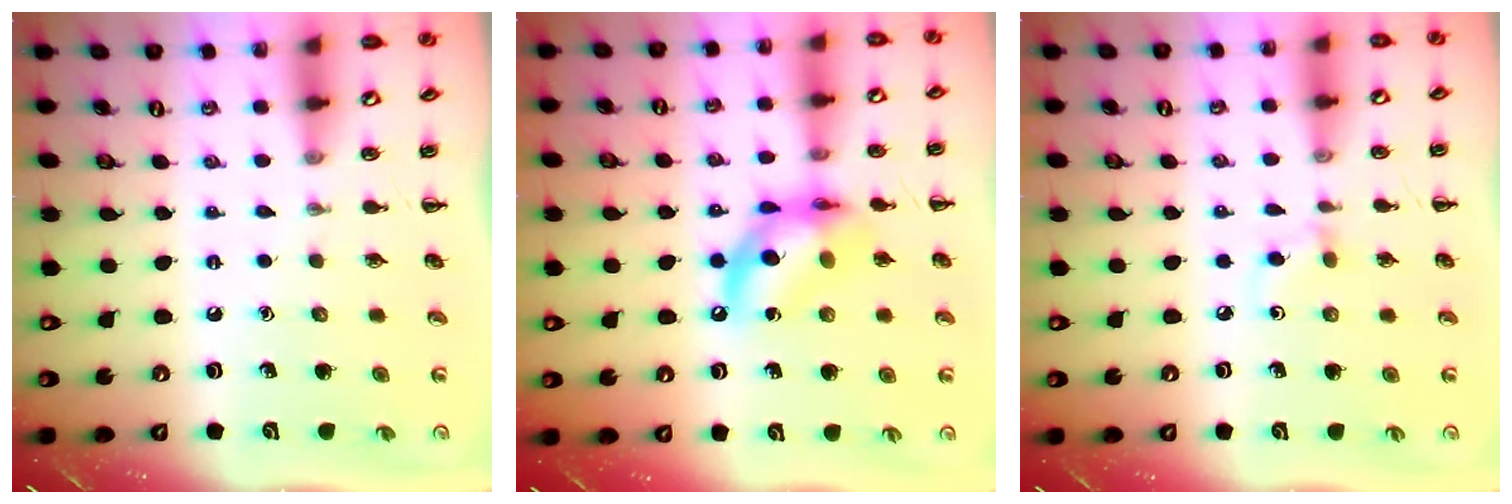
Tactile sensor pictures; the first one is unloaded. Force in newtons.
{"total": 12.4, "press": 11.9, "slide": 3.3}
{"total": 4.4, "press": 4.0, "slide": 1.8}